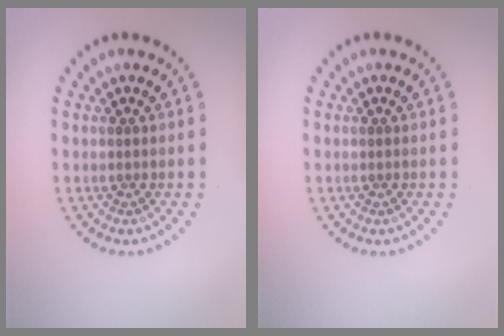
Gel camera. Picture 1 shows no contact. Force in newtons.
{"total": 0.0}